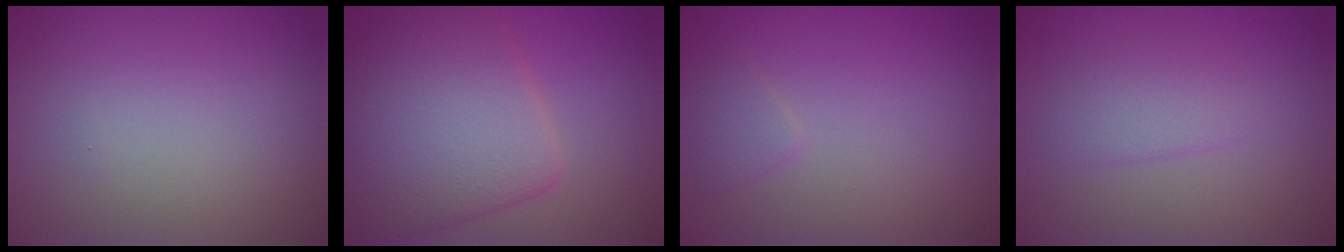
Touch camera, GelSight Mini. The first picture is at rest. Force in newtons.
{"total": 7.9, "press": 7.9, "slide": 0.2}
{"total": 1.1, "press": 1.1, "slide": 0.0}
{"total": 1.8, "press": 1.8, "slide": 0.1}